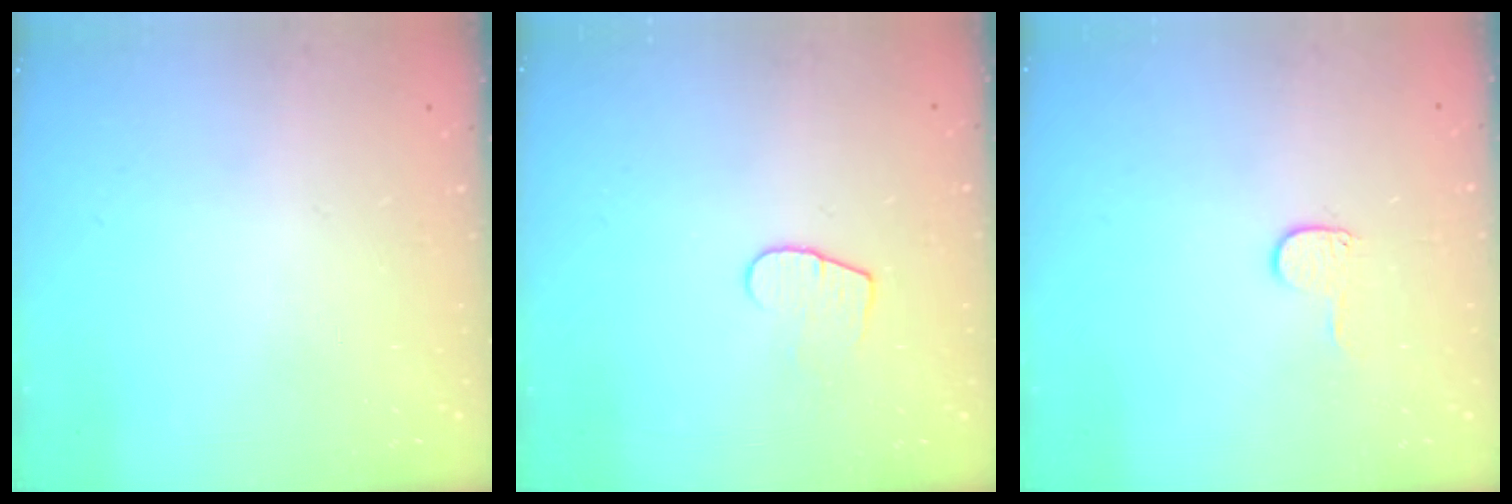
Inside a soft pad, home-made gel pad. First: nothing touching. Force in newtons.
{"total": 7.3, "press": 7.3, "slide": 0.5}
{"total": 3.8, "press": 3.8, "slide": 0.4}